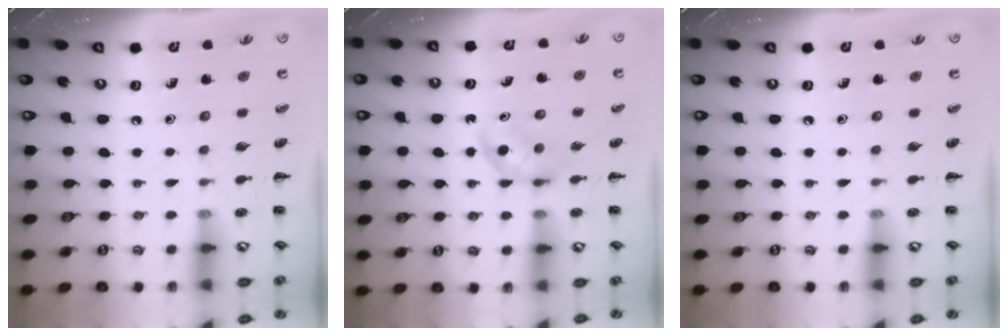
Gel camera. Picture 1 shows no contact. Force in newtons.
{"total": 3.9, "press": 3.6, "slide": 1.5}
{"total": 0.0}